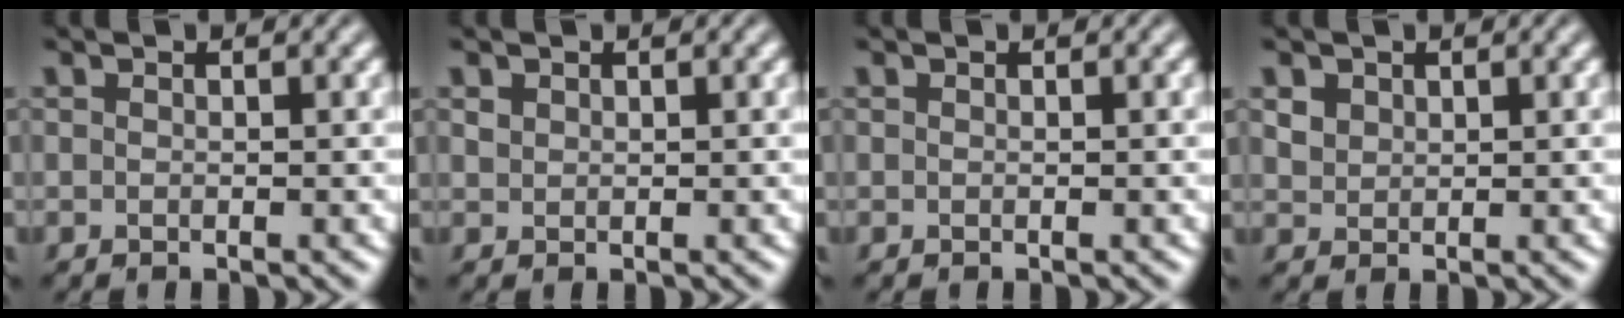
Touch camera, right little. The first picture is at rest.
{"total": 0.7, "force": [0.5, 0.5, 0.1], "torque": [-0.003, -0.002, 0.012]}
{"total": 0.0}
{"total": 1.4, "force": [0.8, 1.0, 0.4], "torque": [-0.009, -0.001, 0.020]}